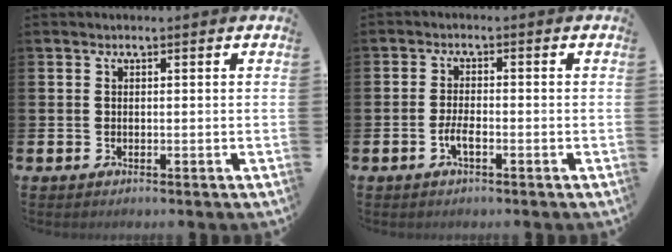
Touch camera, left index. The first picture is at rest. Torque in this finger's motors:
{"motor_torque": [0.55, 0.24, 0.03, 0.01]}